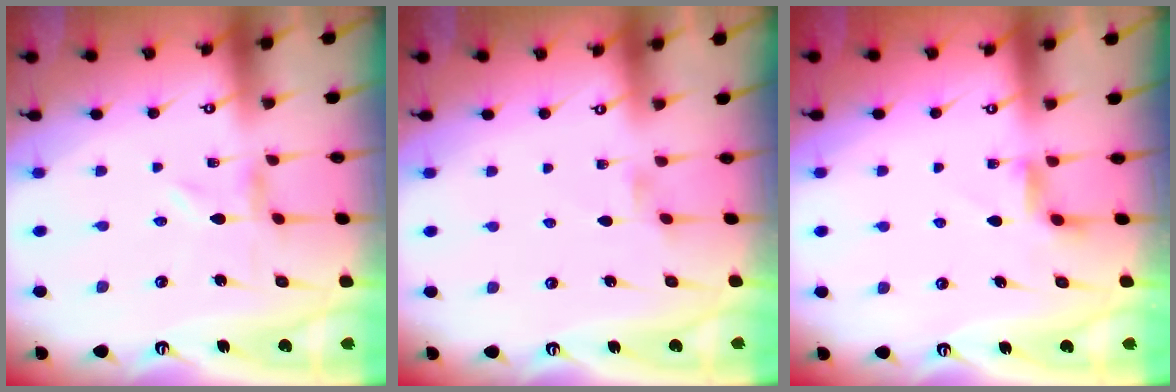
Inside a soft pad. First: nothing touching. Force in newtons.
{"total": 0.9, "press": 0.8, "slide": 0.3}
{"total": 2.9, "press": 2.9, "slide": 0.4}